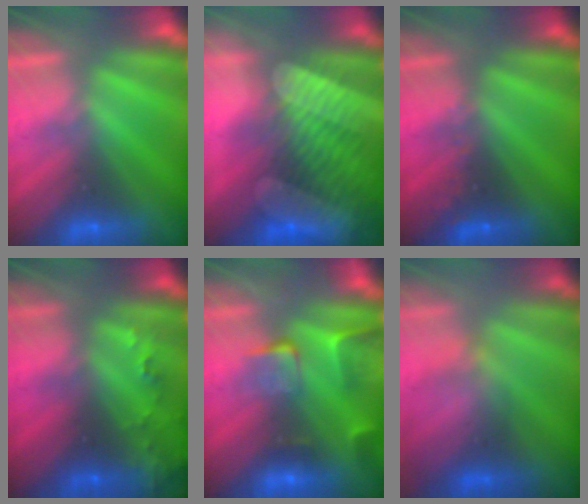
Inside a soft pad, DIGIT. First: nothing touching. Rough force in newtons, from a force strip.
{"total": 8.3}
{"total": 2.4}
{"total": 7.2}
{"total": 8.5}
{"total": 4.0}